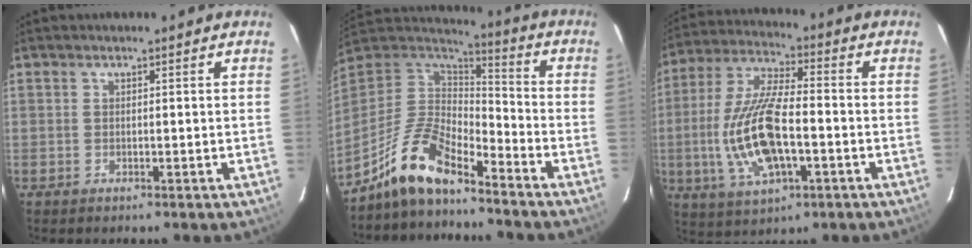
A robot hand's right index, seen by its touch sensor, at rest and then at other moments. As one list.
[{"total": 14.0, "force": [-10.8, 4.1, 7.8], "torque": [-0.173, 0.007, -0.215]}, {"total": 15.8, "force": [-3.4, 6.0, 14.2], "torque": [-0.300, -0.002, -0.059]}]